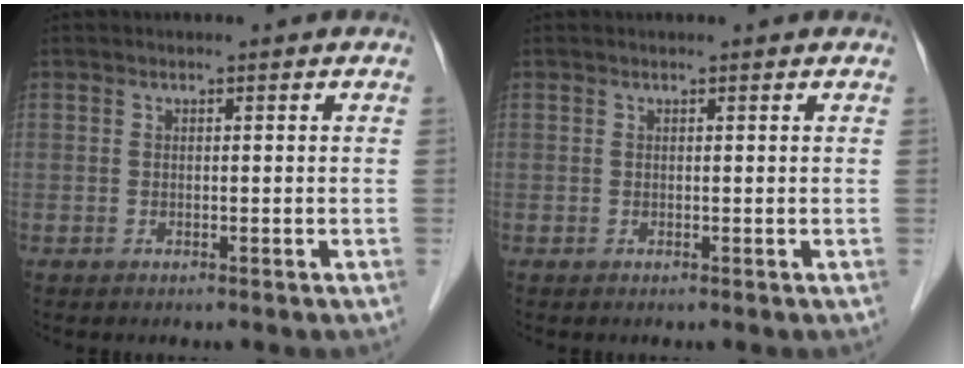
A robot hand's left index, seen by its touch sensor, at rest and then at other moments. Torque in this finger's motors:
{"motor_torque": [0.33, -0.28, 0.07, 0.00]}